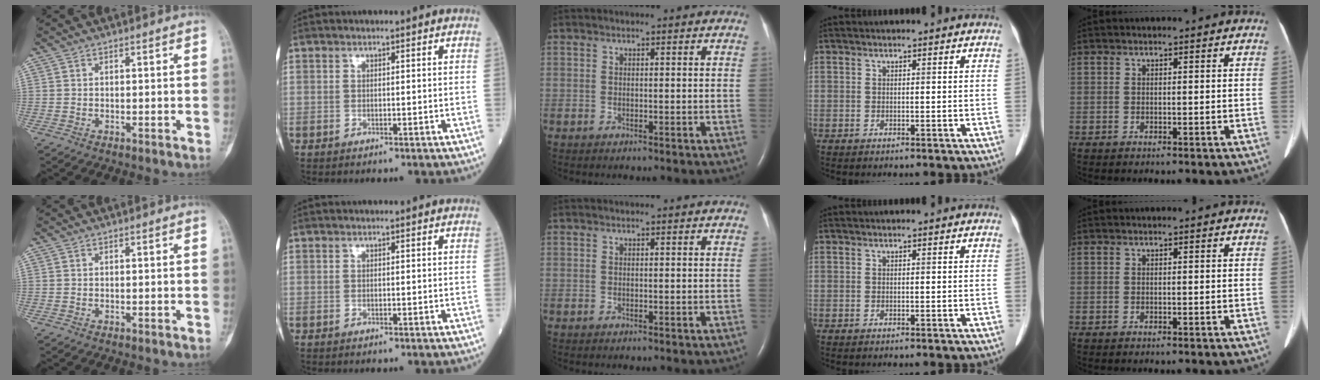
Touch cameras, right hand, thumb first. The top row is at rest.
{}